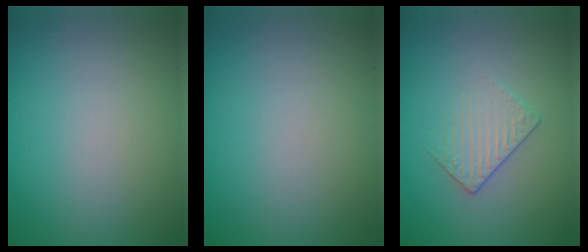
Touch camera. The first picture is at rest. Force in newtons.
{"total": 0.0}
{"total": 1.5, "press": 1.0, "slide": 1.1}